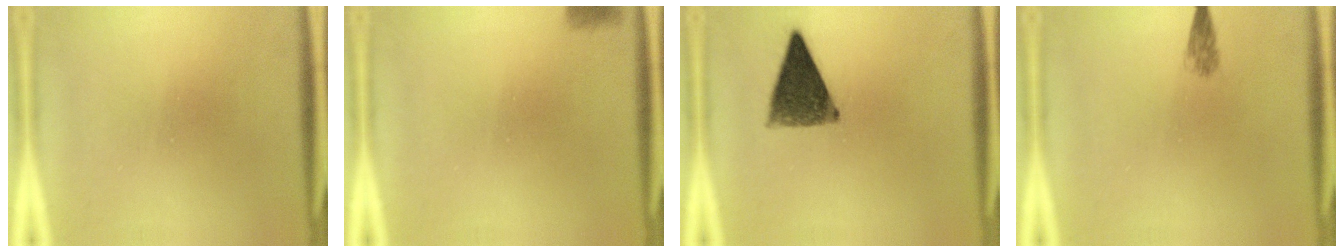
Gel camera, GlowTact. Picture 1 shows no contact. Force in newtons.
{"total": 2.9}
{"total": 9.9}
{"total": 1.8}